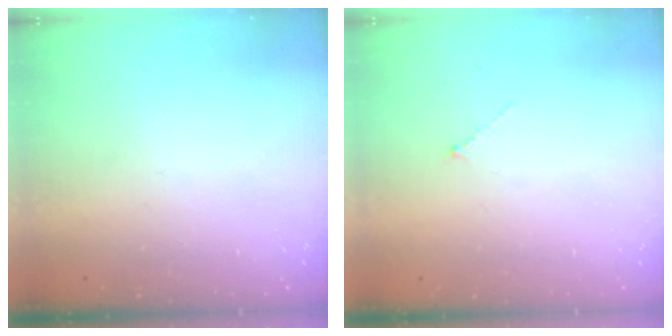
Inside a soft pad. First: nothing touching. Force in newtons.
{"total": 0.0}